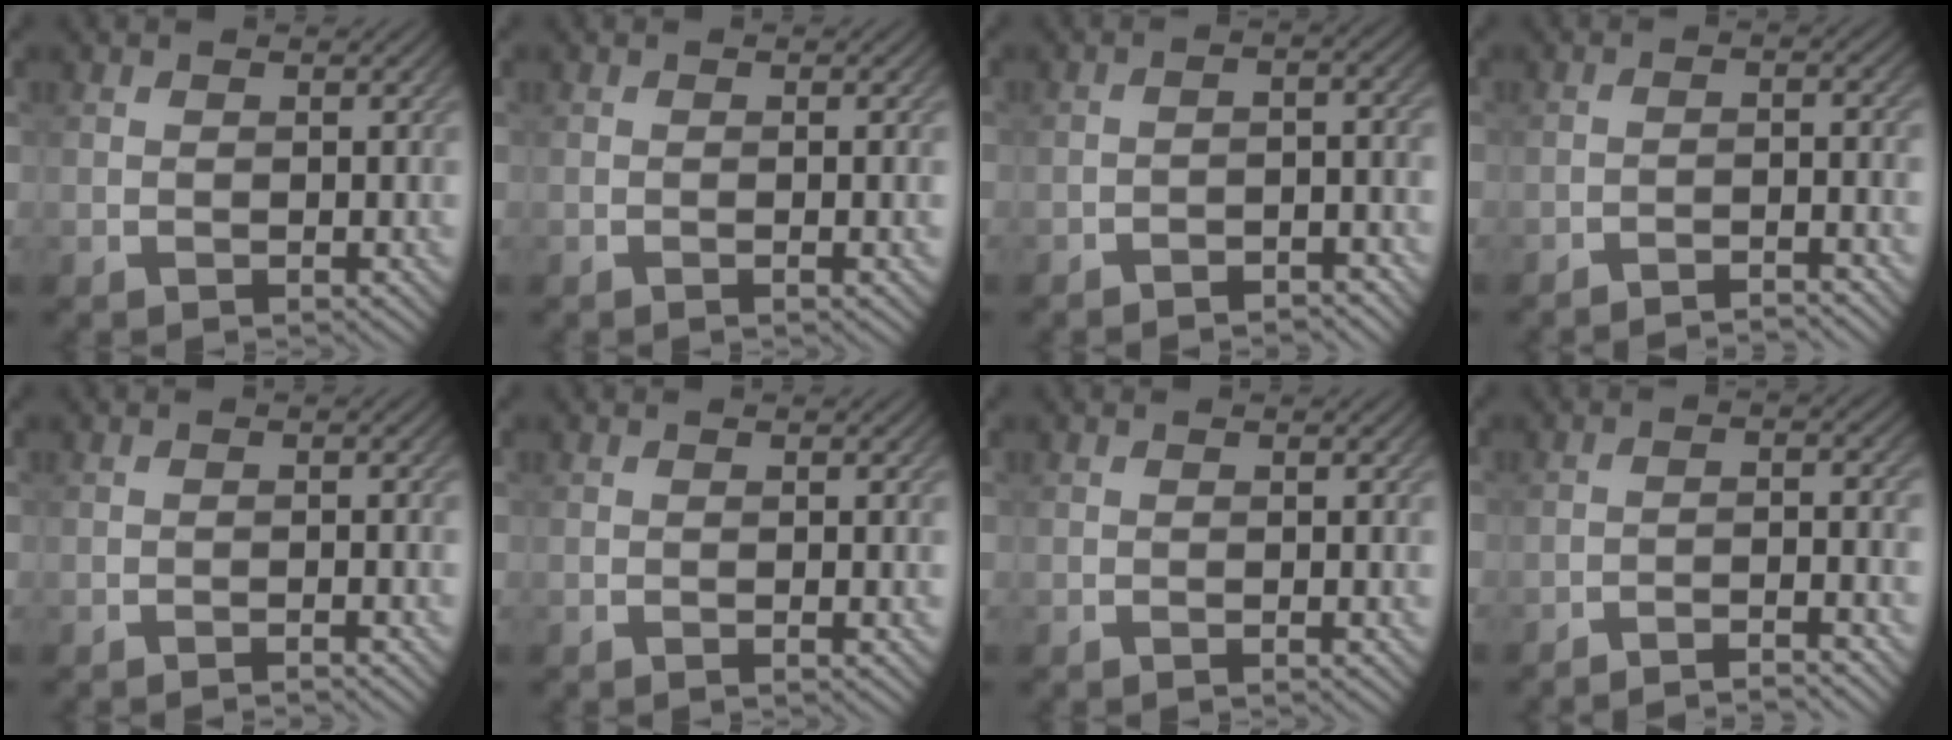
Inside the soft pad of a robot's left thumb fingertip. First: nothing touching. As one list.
[{"total": 2.0, "force": [-0.2, 0.3, 2.0], "torque": [-0.027, 0.004, -0.008]}, {"total": 3.9, "force": [-3.0, 0.6, 2.4], "torque": [-0.038, 0.012, -0.049]}, {"total": 4.2, "force": [-3.3, 0.2, 2.6], "torque": [-0.042, 0.013, -0.067]}, {"total": 1.4, "force": [-0.9, 0.1, 1.0], "torque": [-0.006, 0.005, -0.024]}, {"total": 1.7, "force": [-0.2, 0.2, 1.6], "torque": [-0.024, 0.002, -0.007]}, {"total": 1.2, "force": [-0.2, 0.1, 1.1], "torque": [-0.016, 0.004, -0.008]}, {"total": 5.4, "force": [-4.1, 0.3, 3.6], "torque": [-0.058, 0.018, -0.080]}]